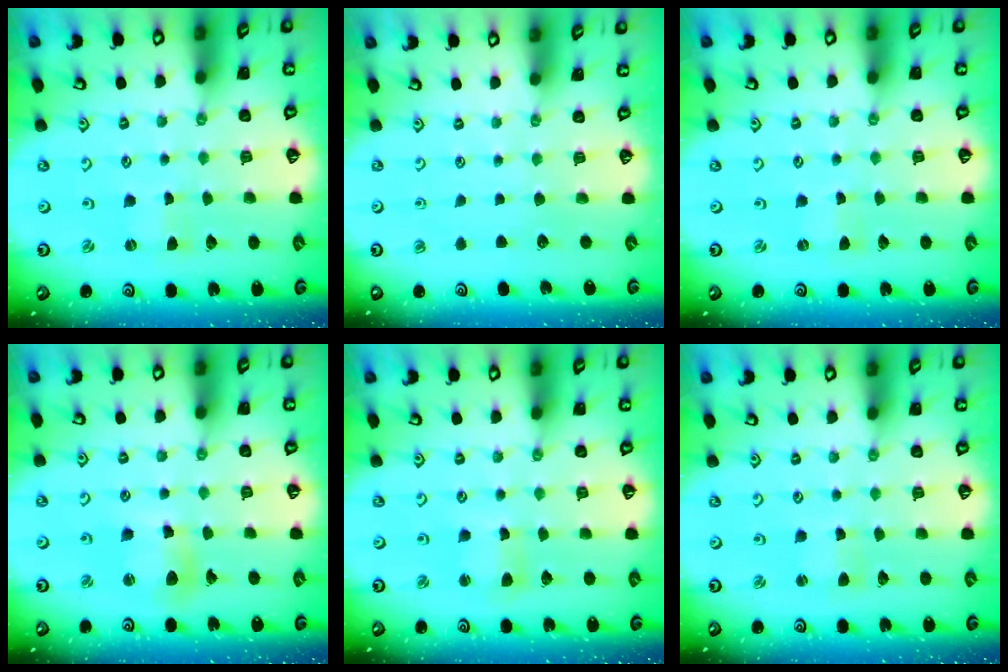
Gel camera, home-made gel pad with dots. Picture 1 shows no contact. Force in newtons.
{"total": 0.0}
{"total": 0.0}
{"total": 9.0, "press": 9.0, "slide": 1.0}
{"total": 3.2, "press": 3.2, "slide": 0.2}
{"total": 1.0, "press": 1.0, "slide": 0.3}